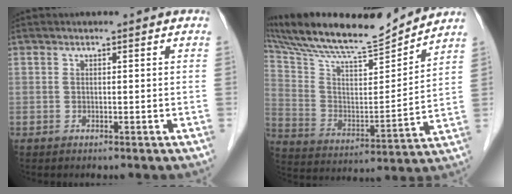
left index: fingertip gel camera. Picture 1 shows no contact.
{"total": 19.5, "force": [18.0, 1.5, 7.4], "torque": [-0.146, -0.010, 0.300]}